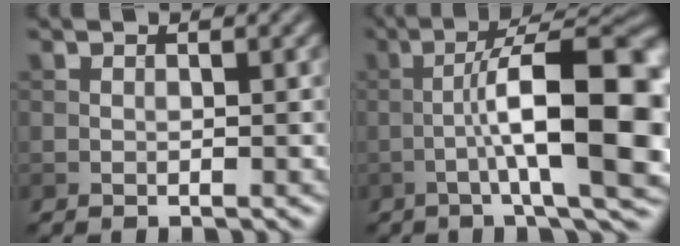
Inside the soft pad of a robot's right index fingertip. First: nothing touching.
{"total": 13.4, "force": [-1.5, 2.8, 13.0], "torque": [-0.188, 0.021, -0.023]}